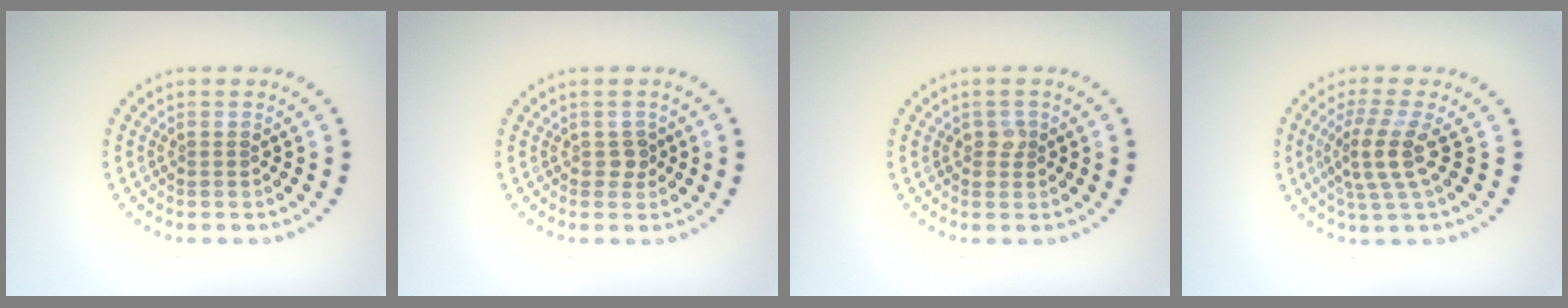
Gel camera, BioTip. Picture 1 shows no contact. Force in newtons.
{"total": 1.1, "press": 1.0, "slide": 0.6}
{"total": 1.1, "press": 1.0, "slide": 0.3}
{"total": 3.6, "press": 2.9, "slide": 2.0}